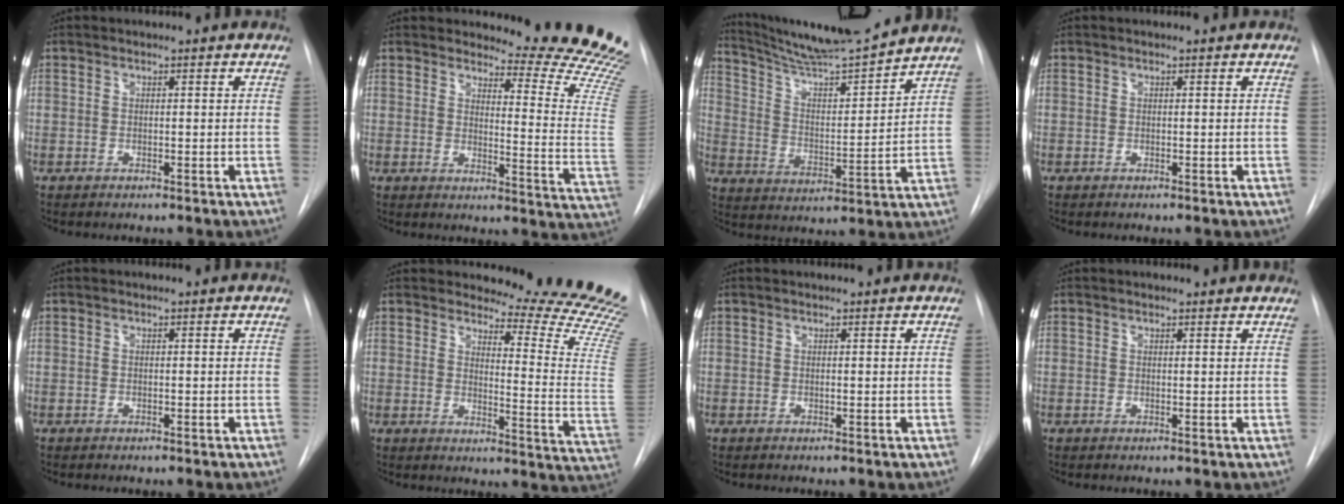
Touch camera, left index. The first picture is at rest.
{"total": 13.4, "force": [13.2, -1.4, 2.2], "torque": [-0.019, -0.166, 0.126]}
{"total": 13.2, "force": [12.5, -1.0, 4.2], "torque": [-0.079, -0.017, 0.211]}
{"total": 0.0}
{"total": 0.0}
{"total": 15.6, "force": [15.1, -0.9, 3.8], "torque": [-0.043, -0.179, 0.154]}
{"total": 1.4, "force": [-1.4, -0.2, -0.1], "torque": [0.000, -0.004, -0.020]}
{"total": 1.2, "force": [1.2, 0.3, 0.2], "torque": [-0.007, 0.008, -0.001]}